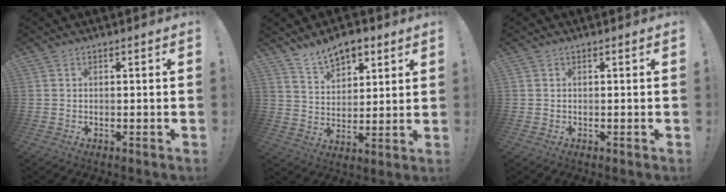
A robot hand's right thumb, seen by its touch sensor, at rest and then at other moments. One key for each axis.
{"total": 9.2, "fx": 6.9, "fy": 5.0, "fz": 3.5, "tx": -0.053, "ty": -0.040, "tz": 0.131}
{"total": 0.0}